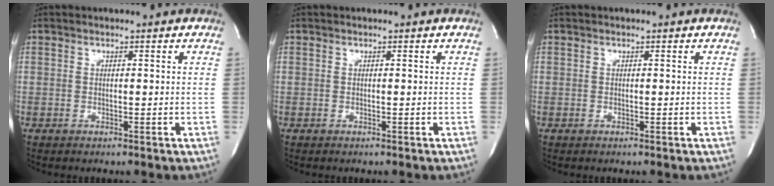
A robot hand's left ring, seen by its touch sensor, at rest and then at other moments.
{"total": 0.0}
{"total": 0.0}